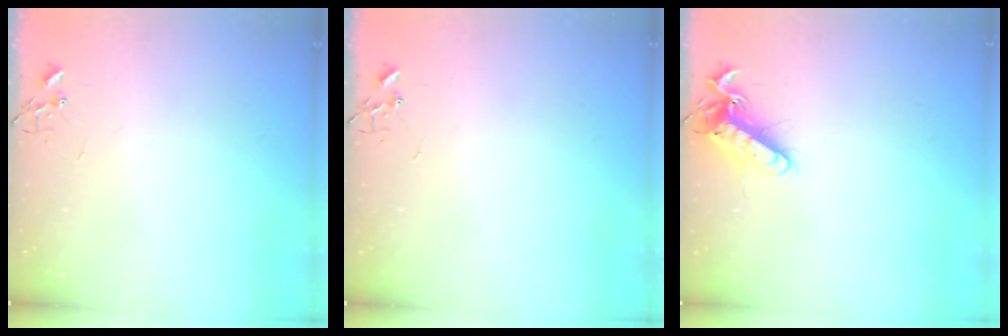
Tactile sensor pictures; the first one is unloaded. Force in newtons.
{"total": 0.0}
{"total": 13.2, "press": 13.2, "slide": 1.3}